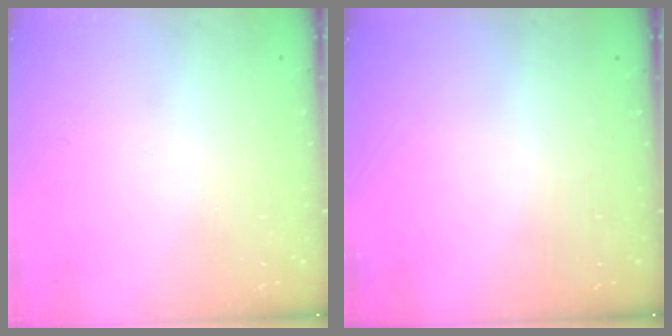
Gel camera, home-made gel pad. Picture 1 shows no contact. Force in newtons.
{"total": 0.0}